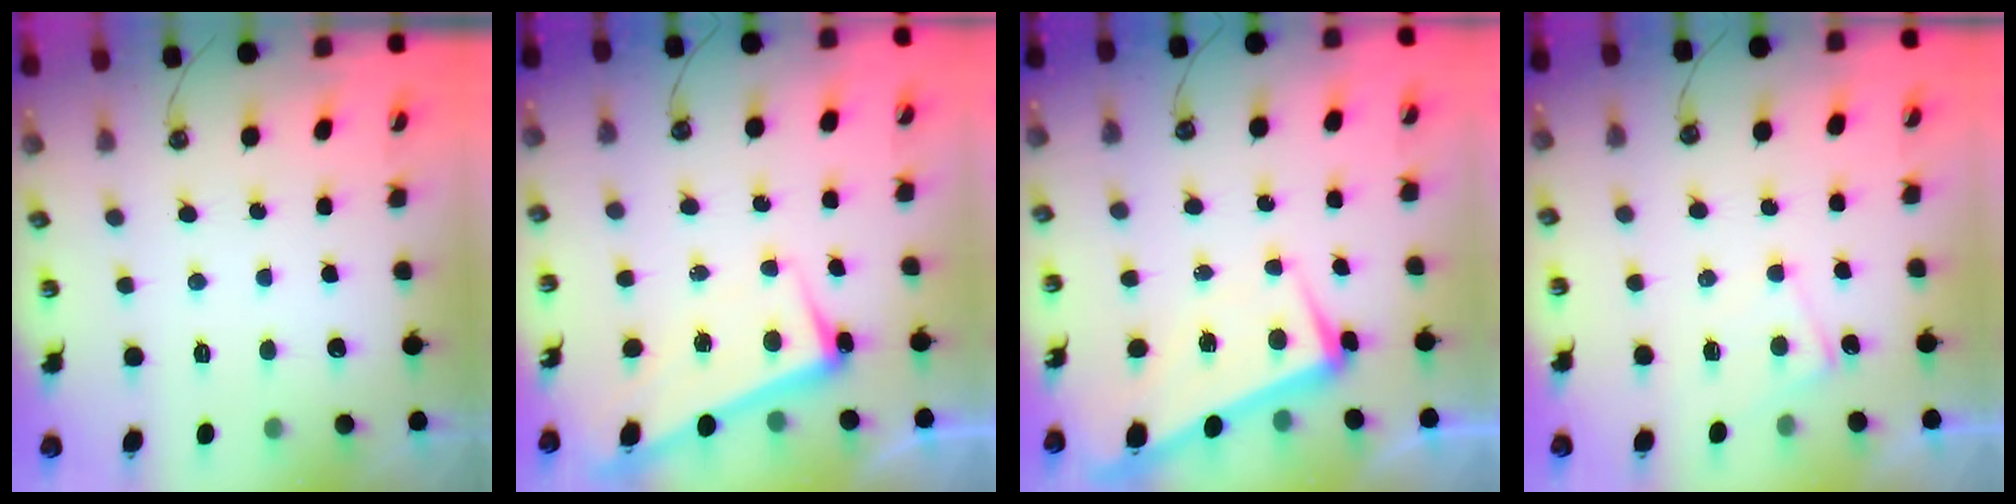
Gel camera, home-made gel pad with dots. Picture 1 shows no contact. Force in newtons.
{"total": 2.5, "press": 2.4, "slide": 0.9}
{"total": 0.8, "press": 0.6, "slide": 0.6}
{"total": 2.6, "press": 2.6, "slide": 0.3}